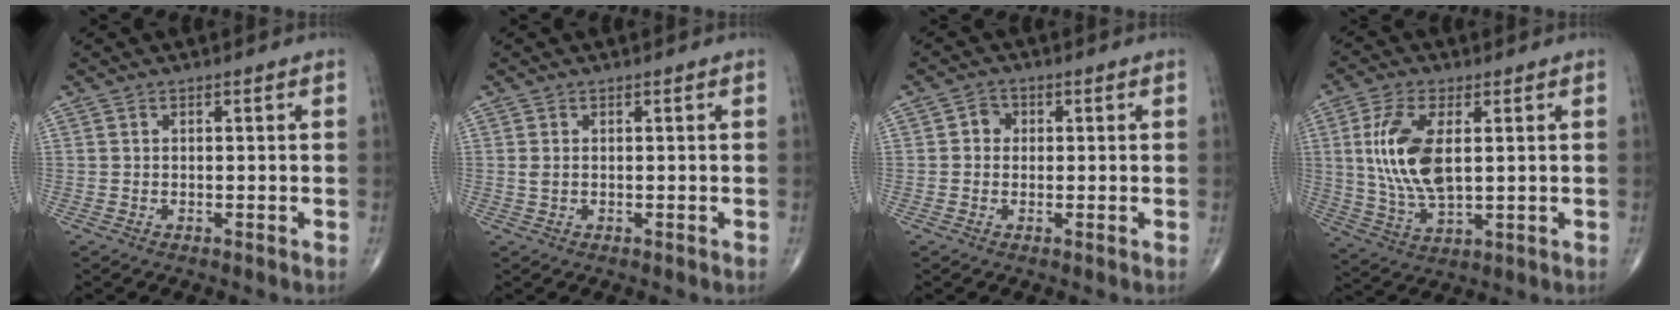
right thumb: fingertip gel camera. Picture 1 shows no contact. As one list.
[{"total": 0.9, "force": [0.1, 0.5, 0.7], "torque": [-0.019, 0.006, 0.007]}, {"total": 2.4, "force": [0.2, 2.2, 1.0], "torque": [0.001, 0.006, -0.004]}, {"total": 12.6, "force": [2.2, 5.9, 11.0], "torque": [-0.230, -0.011, 0.049]}]